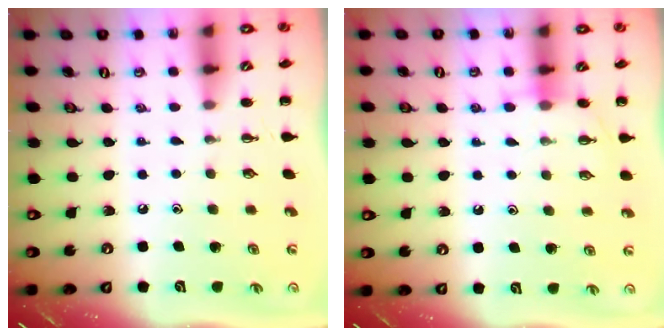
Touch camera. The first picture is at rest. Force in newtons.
{"total": 5.4, "press": 5.3, "slide": 1.2}